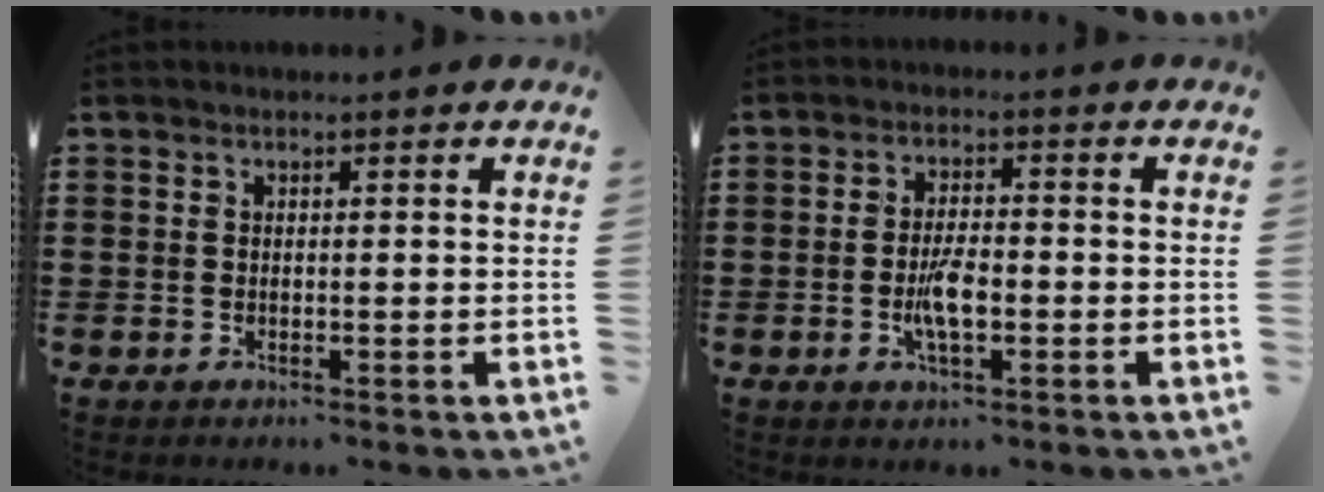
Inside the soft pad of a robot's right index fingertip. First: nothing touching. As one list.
[{"total": 5.2, "force": [-1.3, 1.9, 4.6], "torque": [-0.099, -0.001, -0.028]}]